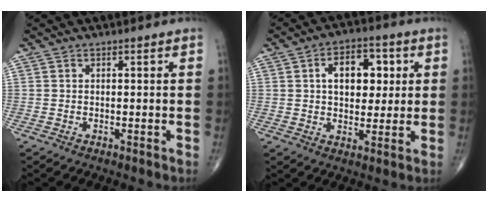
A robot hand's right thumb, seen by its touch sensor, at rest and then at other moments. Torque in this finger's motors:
{"motor_torque": [0.48, 2.38, 0.44, -0.45, 0.06]}